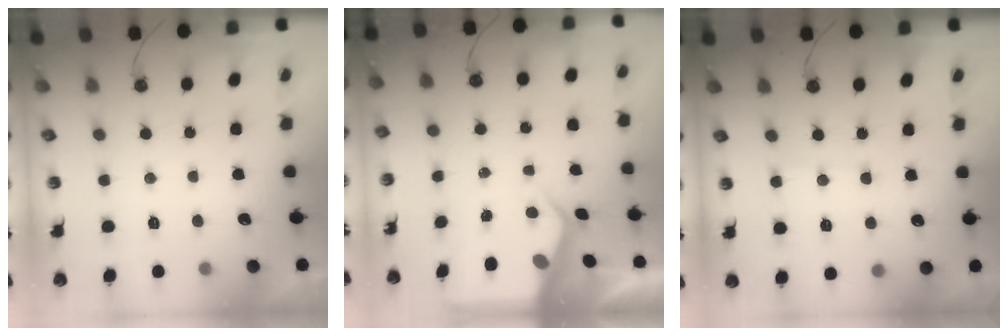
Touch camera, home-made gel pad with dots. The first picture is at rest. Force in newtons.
{"total": 5.2, "press": 5.2, "slide": 0.3}
{"total": 5.4, "press": 5.3, "slide": 0.8}